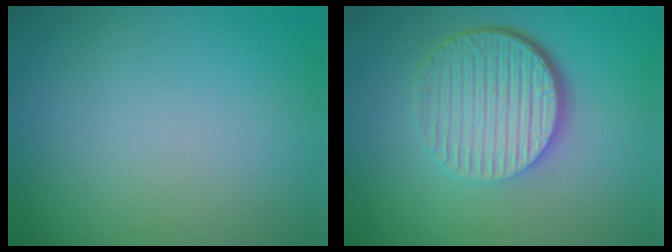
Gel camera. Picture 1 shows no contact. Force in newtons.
{"total": 6.6, "press": 4.4, "slide": 5.0}